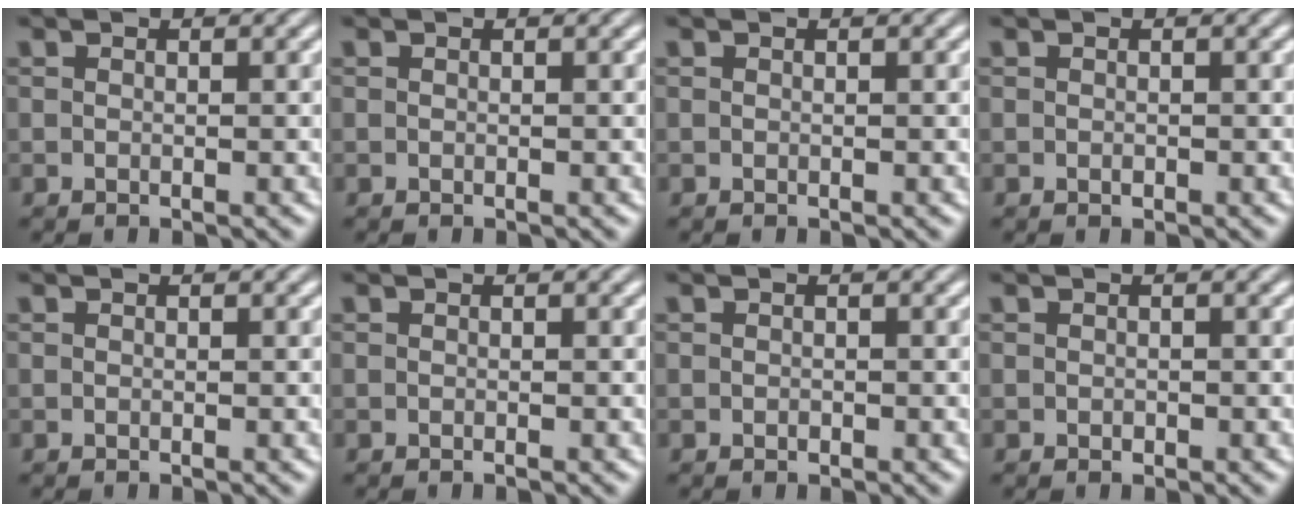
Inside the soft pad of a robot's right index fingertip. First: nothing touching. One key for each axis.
{"total": 0.0}
{"total": 0.0}
{"total": 0.0}
{"total": 0.0}
{"total": 0.0}
{"total": 0.0}
{"total": 0.0}